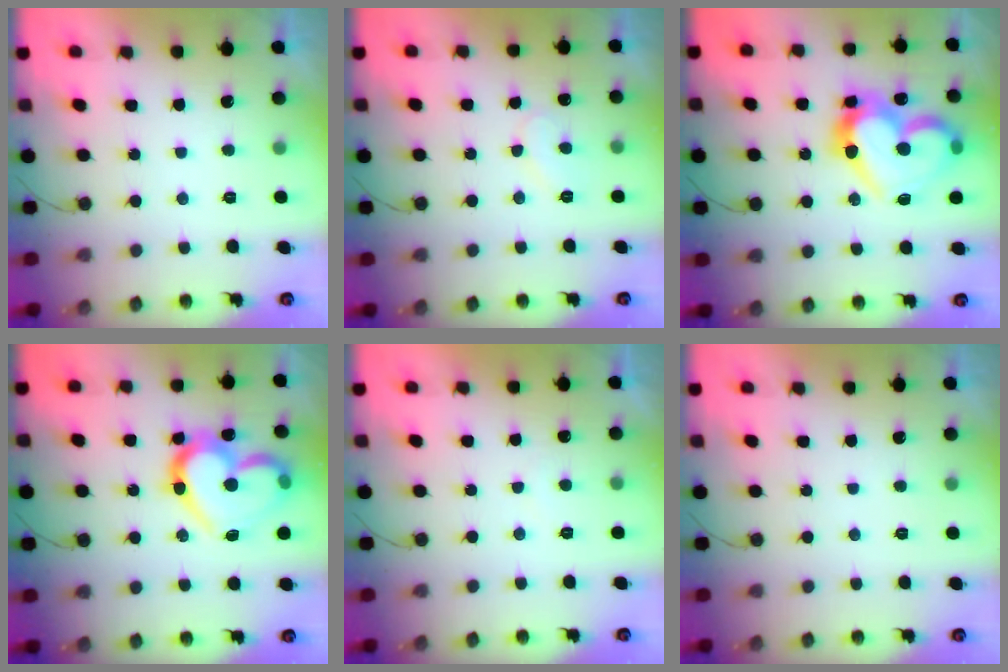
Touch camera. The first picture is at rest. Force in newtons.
{"total": 7.7, "press": 7.7, "slide": 0.5}
{"total": 21.2, "press": 21.1, "slide": 2.6}
{"total": 19.4, "press": 19.4, "slide": 1.4}
{"total": 4.1, "press": 4.1, "slide": 0.1}
{"total": 0.0}